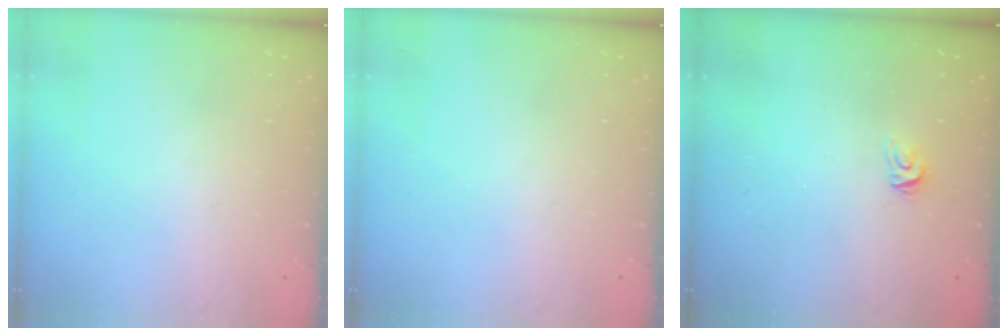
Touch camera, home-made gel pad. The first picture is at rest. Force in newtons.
{"total": 0.0}
{"total": 4.3, "press": 4.3, "slide": 0.2}